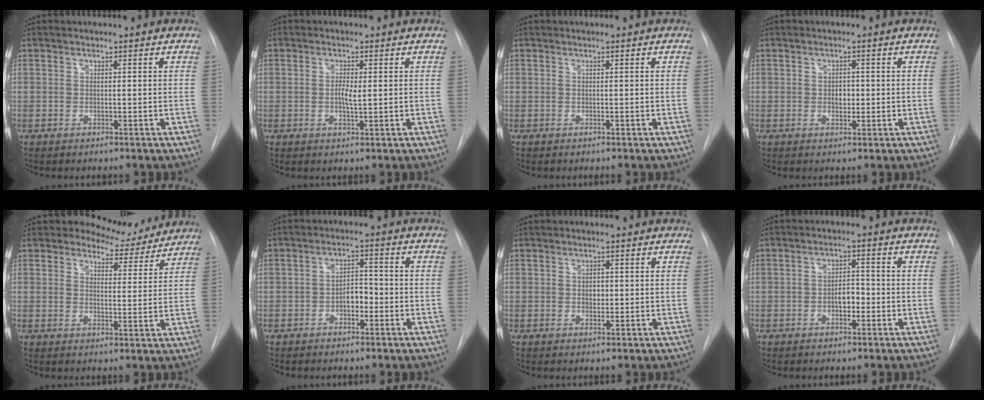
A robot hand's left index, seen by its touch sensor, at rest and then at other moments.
{"total": 2.3, "force": [0.1, 0.5, 2.3], "torque": [-0.046, -0.002, 0.003]}
{"total": 0.0}
{"total": 1.8, "force": [0.0, 1.3, 1.3], "torque": [-0.019, 0.002, 0.001]}
{"total": 6.5, "force": [6.2, 2.1, -0.2], "torque": [0.008, -0.016, 0.075]}
{"total": 3.4, "force": [-1.3, 1.9, 2.5], "torque": [-0.037, 0.011, -0.024]}
{"total": 1.3, "force": [0.1, 1.0, 0.8], "torque": [-0.012, 0.001, 0.003]}
{"total": 3.1, "force": [-1.0, 1.6, 2.4], "torque": [-0.034, 0.007, -0.016]}